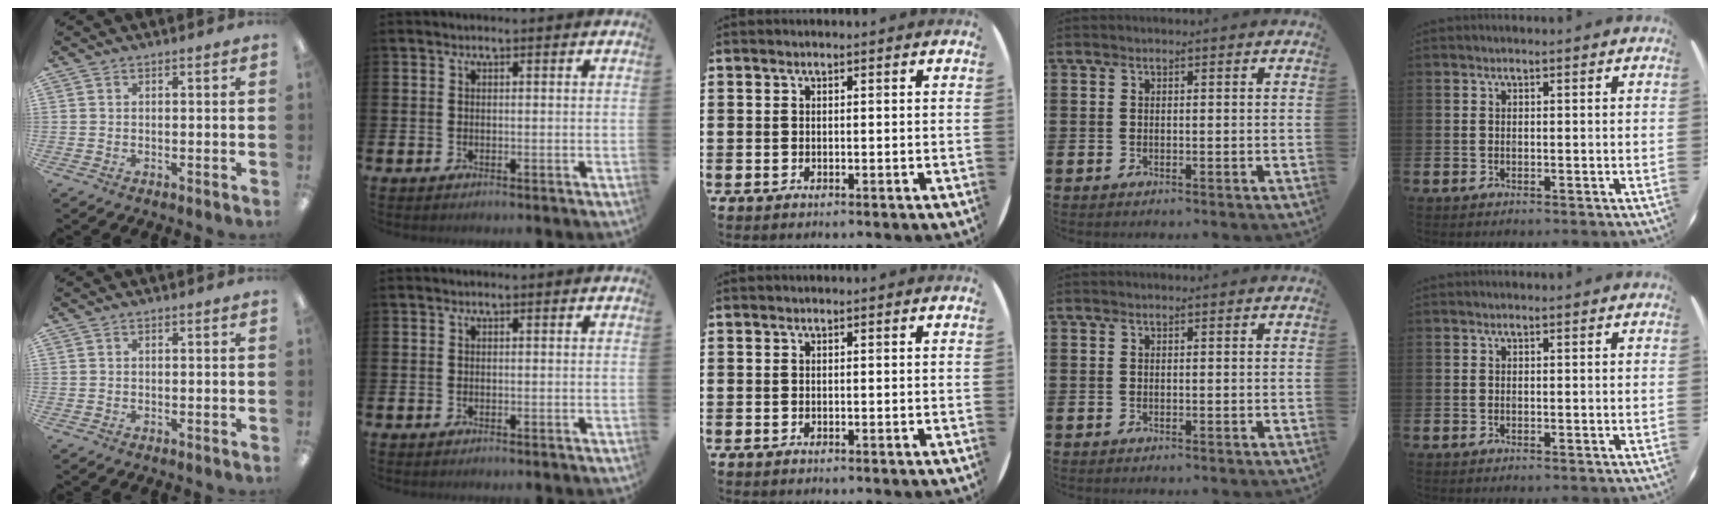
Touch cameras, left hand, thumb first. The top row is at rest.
{}